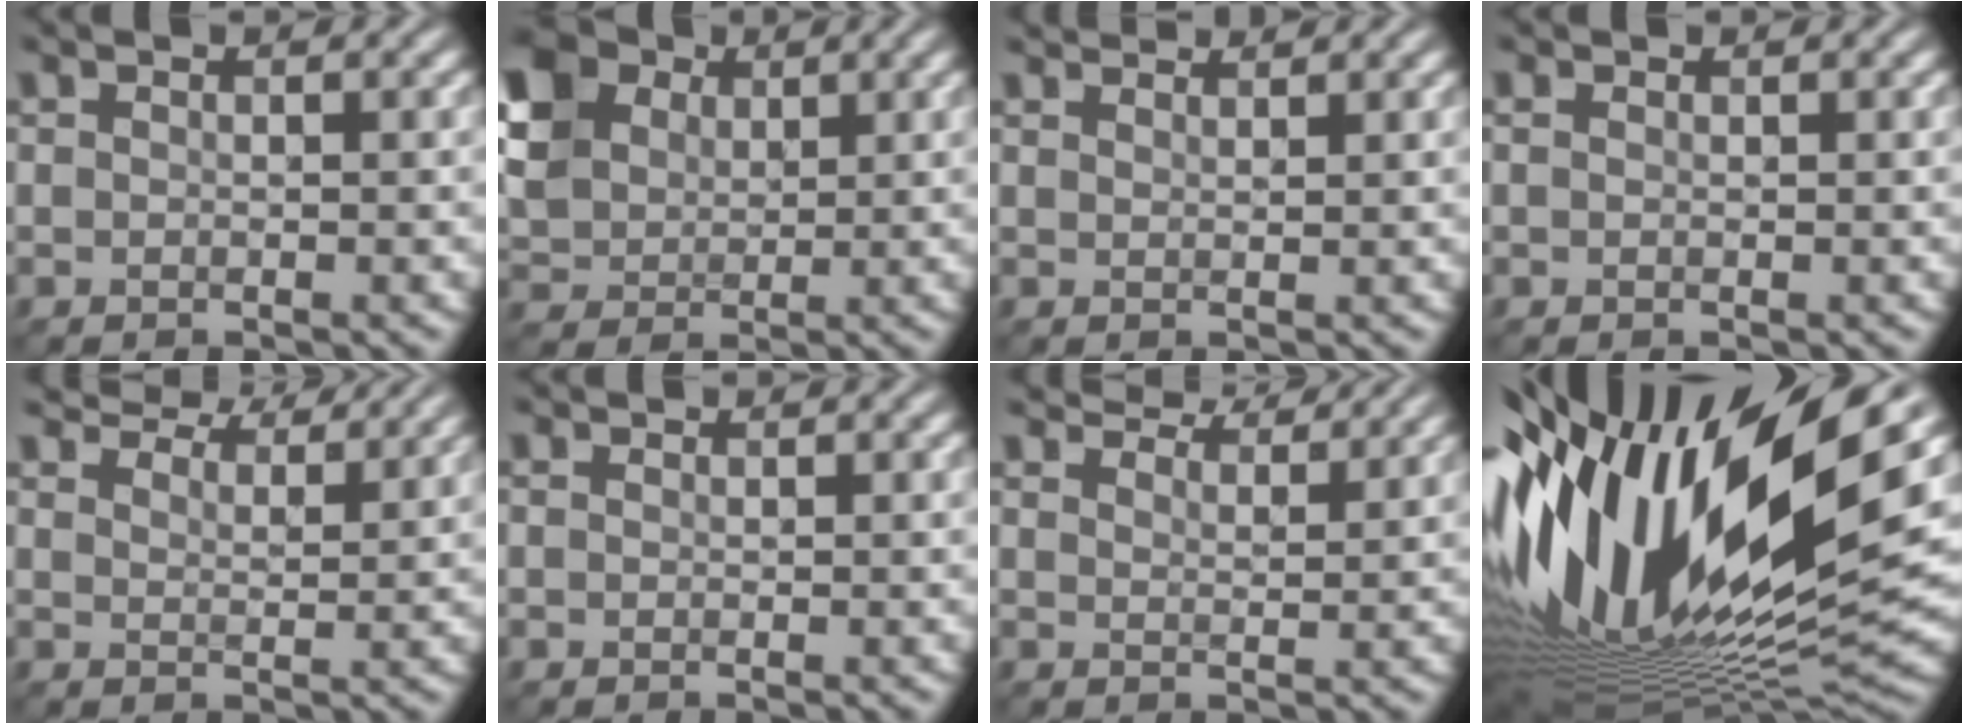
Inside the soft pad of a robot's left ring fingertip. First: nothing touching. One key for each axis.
{"total": 8.5, "fx": 3.3, "fy": 6.5, "fz": 4.4, "tx": -0.135, "ty": 0.029, "tz": 0.063}
{"total": 3.4, "fx": 3.1, "fy": 0.7, "fz": 1.2, "tx": -0.011, "ty": 0.002, "tz": 0.033}
{"total": 0.5, "fx": 0.4, "fy": 0.3, "fz": 0.3, "tx": -0.008, "ty": 0.001, "tz": 0.004}
{"total": 6.9, "fx": 6.5, "fy": 1.1, "fz": 2.1, "tx": -0.046, "ty": -0.004, "tz": 0.093}
{"total": 0.7, "fx": 0.4, "fy": 0.6, "fz": 0.1, "tx": -0.002, "ty": 0.001, "tz": 0.005}
{"total": 5.8, "fx": 5.5, "fy": 0.7, "fz": 1.7, "tx": -0.032, "ty": -0.002, "tz": 0.072}
{"total": 19.2, "fx": 4.1, "fy": 7.3, "fz": 17.3, "tx": -0.327, "ty": -0.012, "tz": 0.067}